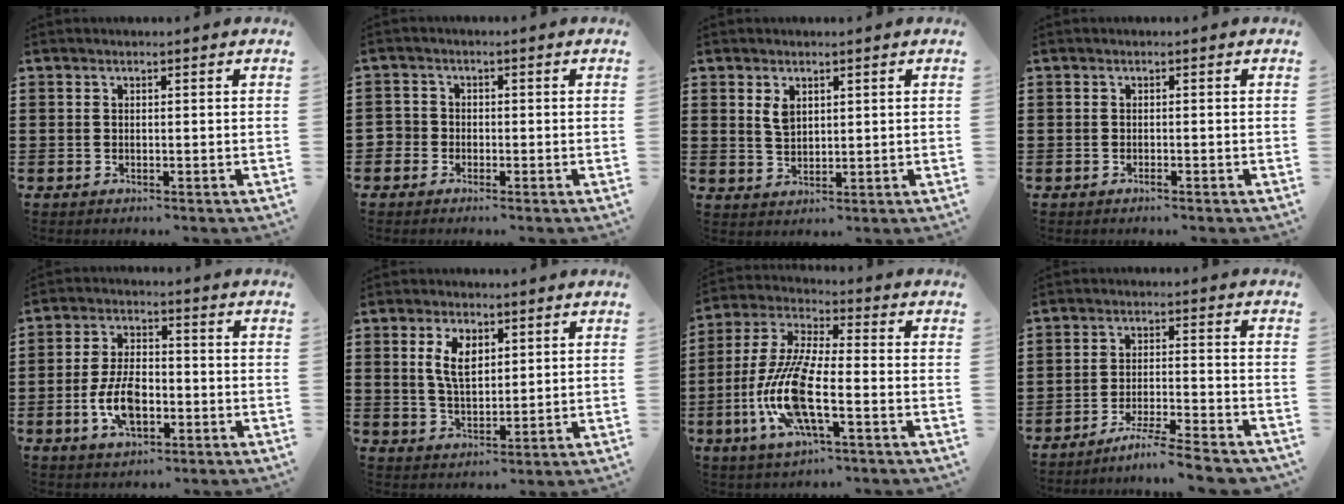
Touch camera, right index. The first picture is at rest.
{"total": 1.8, "force": [-1.2, 1.4, 0.0], "torque": [-0.008, 0.002, -0.028]}
{"total": 2.7, "force": [1.4, 1.5, 1.8], "torque": [-0.041, 0.002, 0.027]}
{"total": 0.6, "force": [-0.4, 0.0, 0.4], "torque": [-0.008, -0.004, -0.007]}
{"total": 6.9, "force": [-2.0, 3.5, 5.6], "torque": [-0.123, 0.002, -0.039]}
{"total": 5.7, "force": [2.1, 3.0, 4.3], "torque": [-0.087, 0.010, 0.034]}
{"total": 12.1, "force": [-4.0, 3.1, 11.1], "torque": [-0.250, -0.020, -0.076]}
{"total": 5.7, "force": [-5.2, -0.7, 2.2], "torque": [-0.043, -0.014, -0.101]}